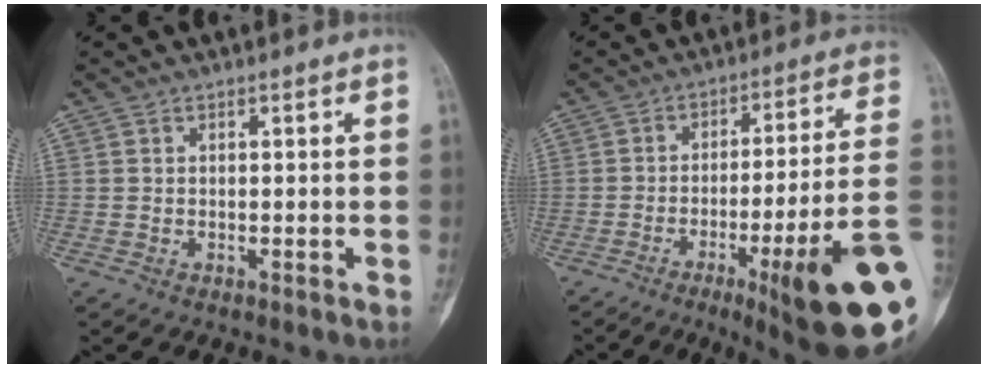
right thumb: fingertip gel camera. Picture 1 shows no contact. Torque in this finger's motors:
{"motor_torque": [3.06, 1.95, 2.00, -0.77, 0.47]}